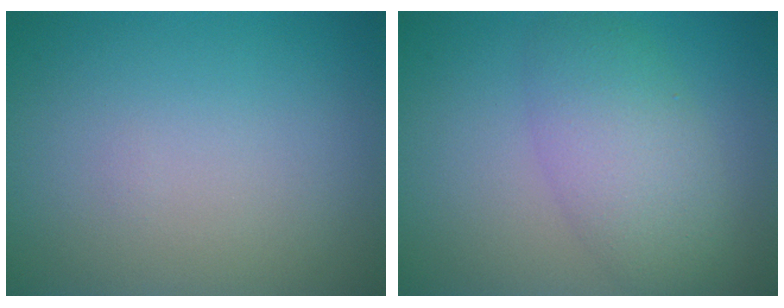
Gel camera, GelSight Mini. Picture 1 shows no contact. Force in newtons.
{"total": 5.0, "press": 5.0, "slide": 0.3}